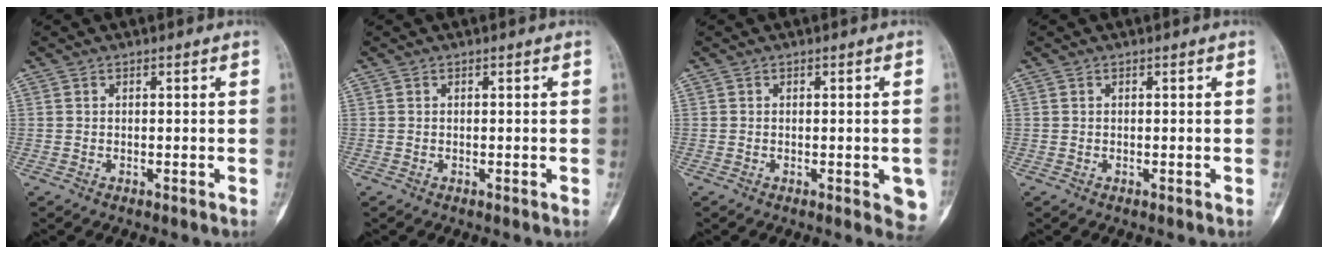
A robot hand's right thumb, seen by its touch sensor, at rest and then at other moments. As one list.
[{"total": 0.0}, {"total": 5.1, "force": [-1.5, 1.8, 4.6], "torque": [-0.030, -0.005, -0.015]}, {"total": 0.0}]